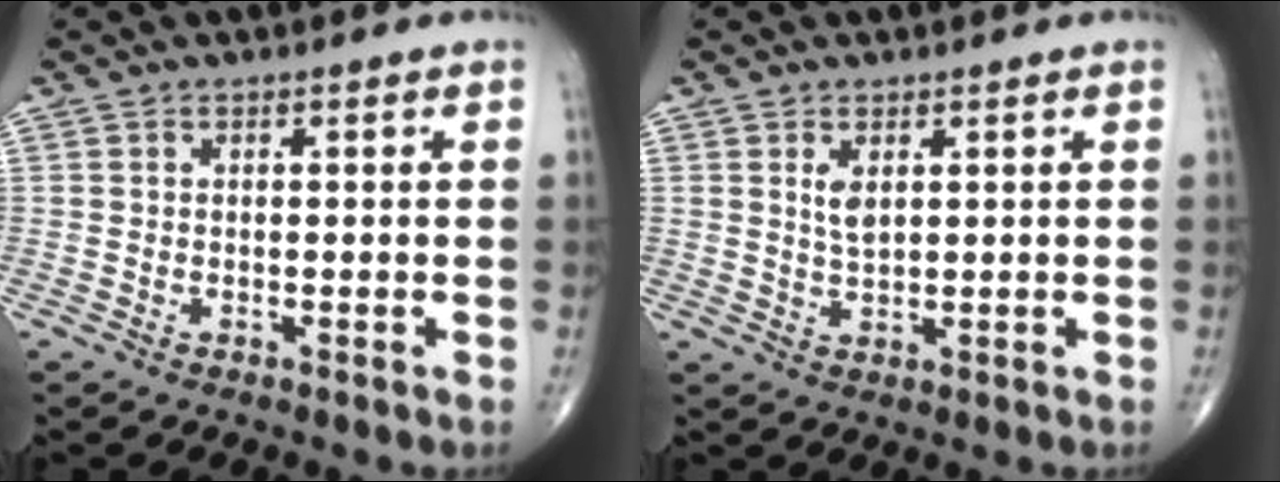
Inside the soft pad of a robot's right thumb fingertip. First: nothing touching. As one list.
[{"total": 2.9, "force": [1.1, 1.4, 2.3], "torque": [-0.038, -0.010, 0.023]}]